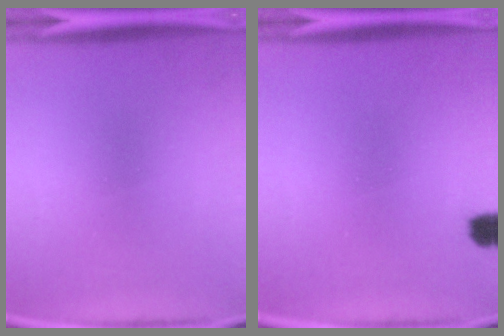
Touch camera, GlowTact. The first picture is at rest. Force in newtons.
{"total": 2.2}